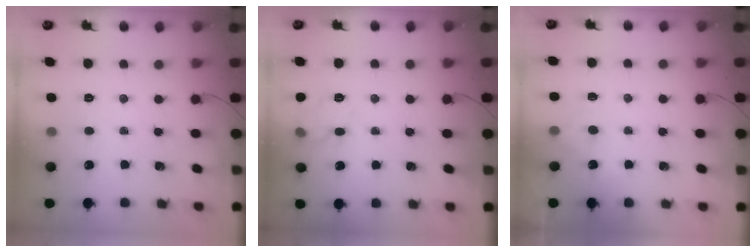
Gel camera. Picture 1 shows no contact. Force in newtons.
{"total": 9.6, "press": 9.6, "slide": 0.4}
{"total": 3.9, "press": 3.6, "slide": 1.5}